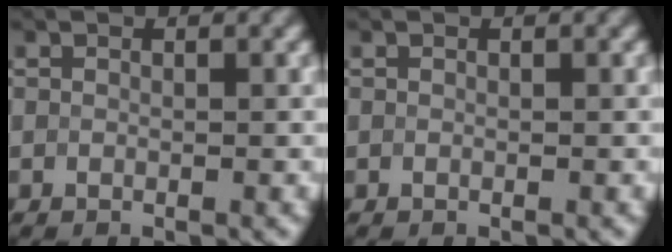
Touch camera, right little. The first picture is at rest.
{"total": 0.0}